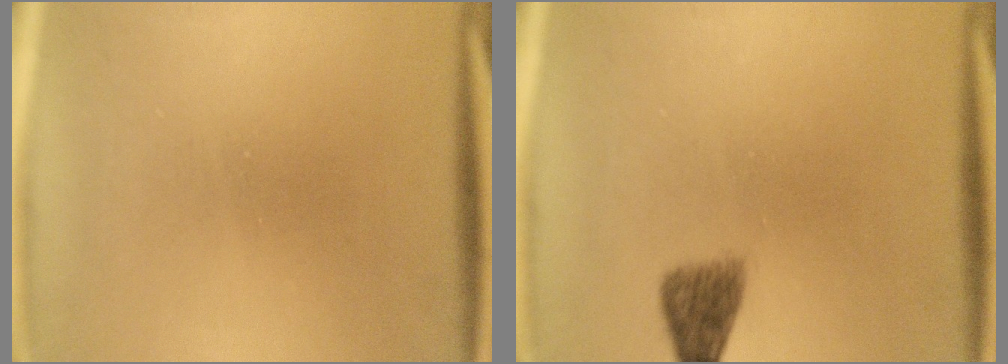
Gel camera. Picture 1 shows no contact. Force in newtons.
{"total": 2.7}